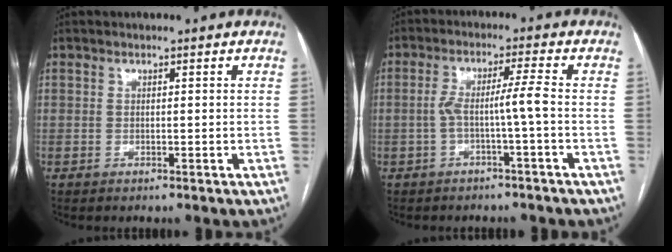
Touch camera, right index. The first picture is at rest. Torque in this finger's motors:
{"motor_torque": [0.62, -0.04, 0.15, 0.10]}